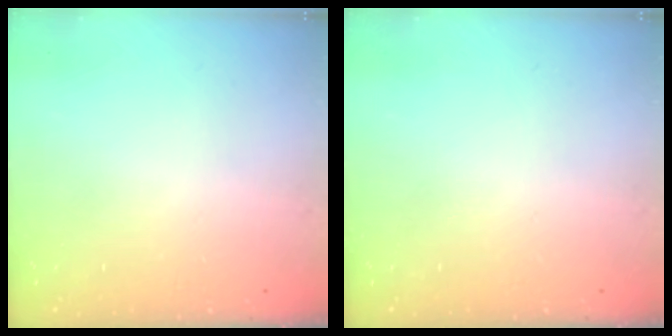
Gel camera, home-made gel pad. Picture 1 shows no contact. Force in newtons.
{"total": 0.0}